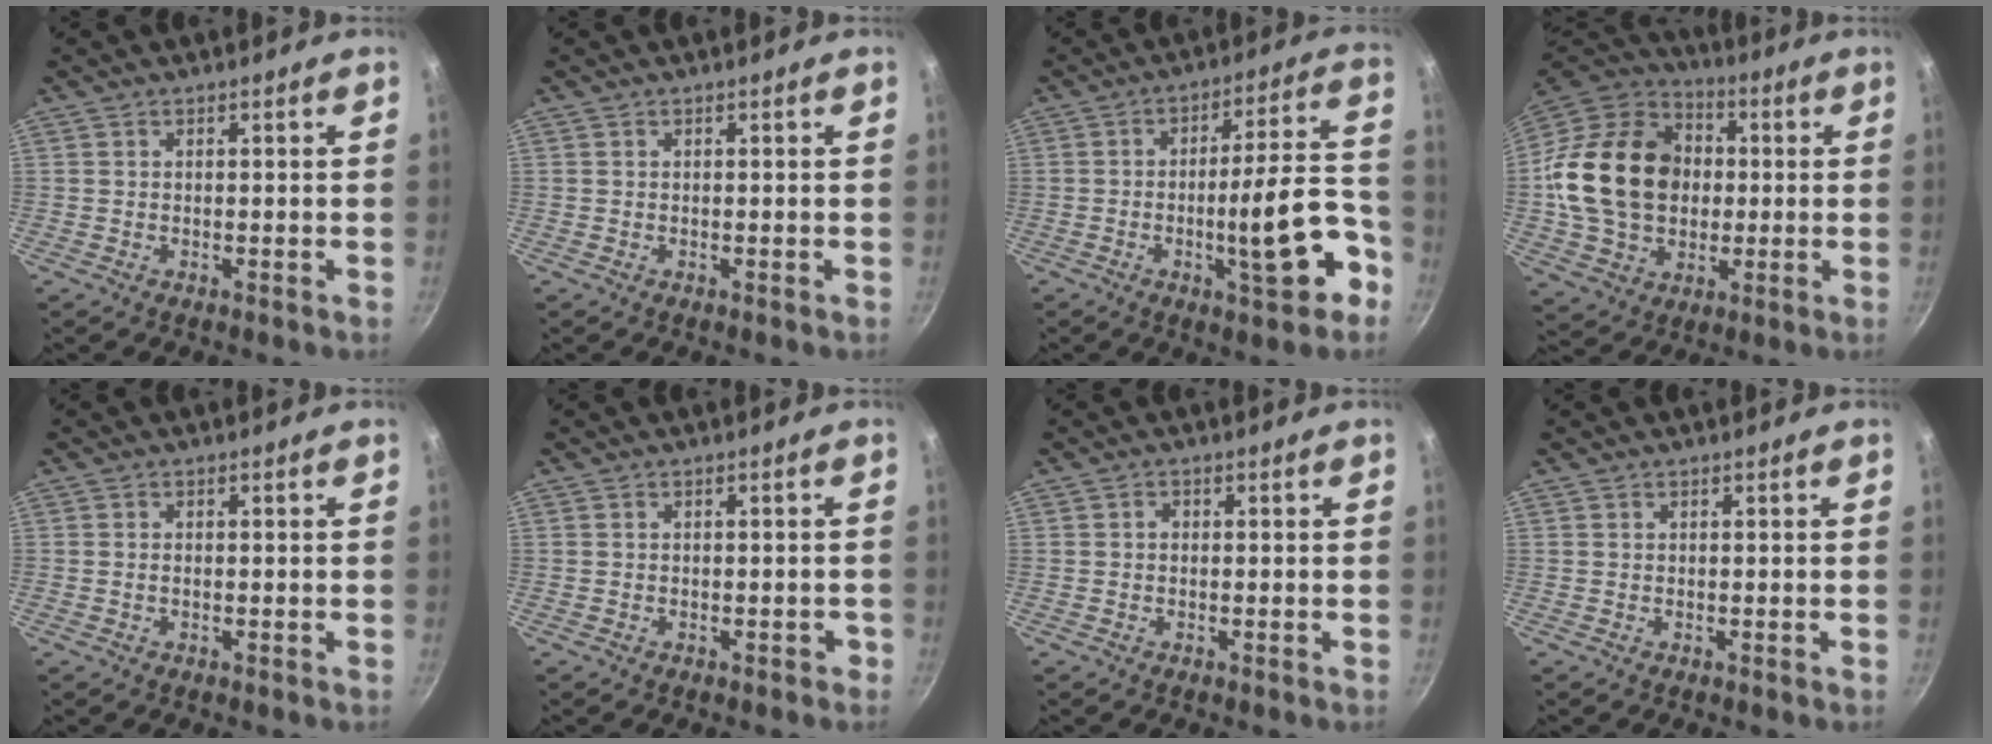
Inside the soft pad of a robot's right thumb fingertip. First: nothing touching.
{"total": 0.0}
{"total": 15.4, "force": [-5.7, 4.1, 13.8], "torque": [-0.175, 0.043, -0.083]}
{"total": 22.5, "force": [0.6, 17.5, 14.0], "torque": [-0.229, 0.028, 0.012]}
{"total": 0.7, "force": [-0.2, 0.4, 0.5], "torque": [-0.010, 0.003, -0.004]}
{"total": 1.2, "force": [-0.7, 0.8, 0.5], "torque": [0.005, 0.017, -0.001]}
{"total": 0.9, "force": [-0.1, 0.7, 0.5], "torque": [-0.007, 0.005, -0.002]}
{"total": 0.0}